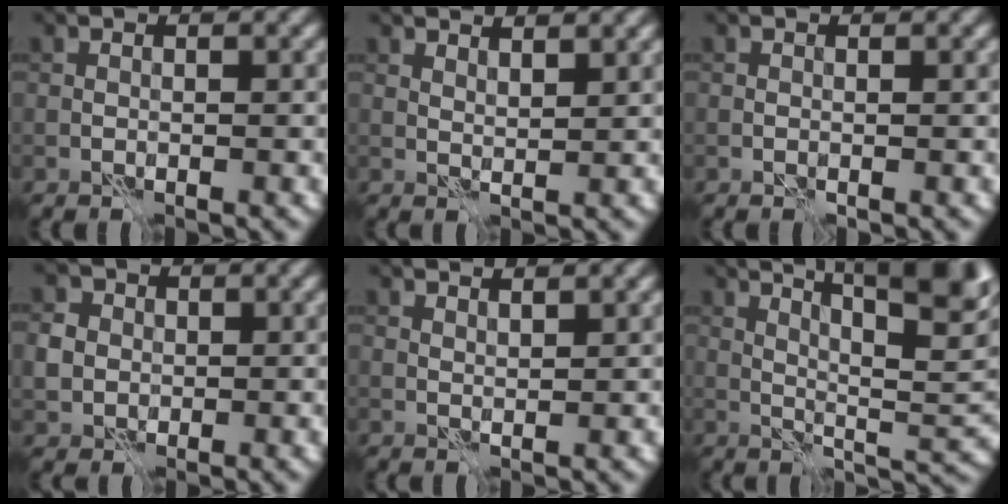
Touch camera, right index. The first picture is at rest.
{"total": 2.9, "force": [2.4, 0.6, 1.5], "torque": [-0.019, 0.002, 0.032]}
{"total": 0.0}
{"total": 4.0, "force": [0.3, 3.6, 1.6], "torque": [-0.034, 0.012, -0.002]}
{"total": 1.7, "force": [1.5, 0.0, 0.8], "torque": [-0.016, -0.001, 0.022]}
{"total": 11.2, "force": [5.8, 3.1, 9.0], "torque": [-0.121, 0.015, 0.070]}